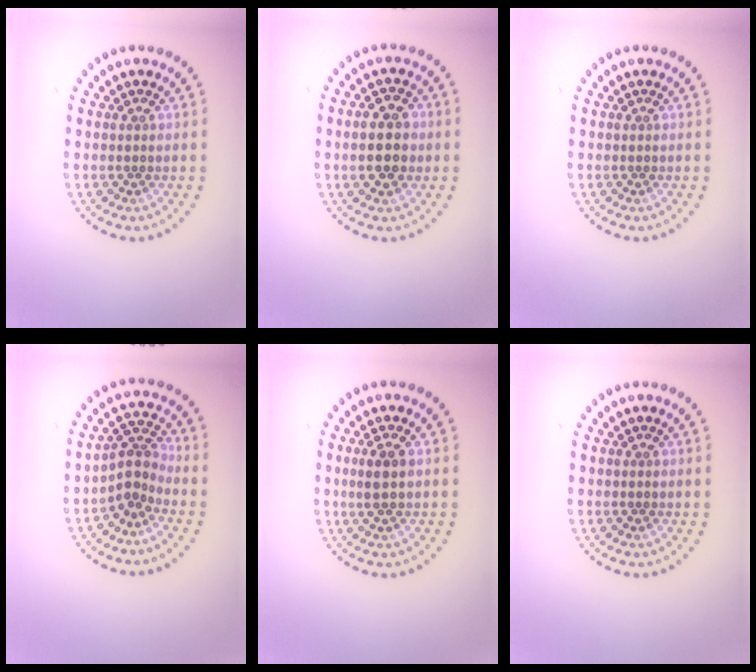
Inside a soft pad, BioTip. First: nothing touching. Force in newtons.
{"total": 4.1, "press": 4.1, "slide": 0.2}
{"total": 0.0}
{"total": 2.7, "press": 1.9, "slide": 1.9}
{"total": 1.8, "press": 1.7, "slide": 0.7}
{"total": 0.0}